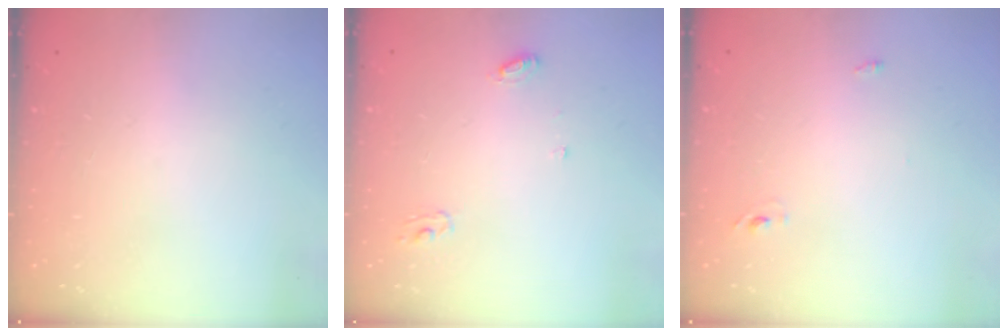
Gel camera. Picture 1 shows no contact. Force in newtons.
{"total": 4.9, "press": 4.9, "slide": 0.3}
{"total": 2.4, "press": 2.2, "slide": 1.0}